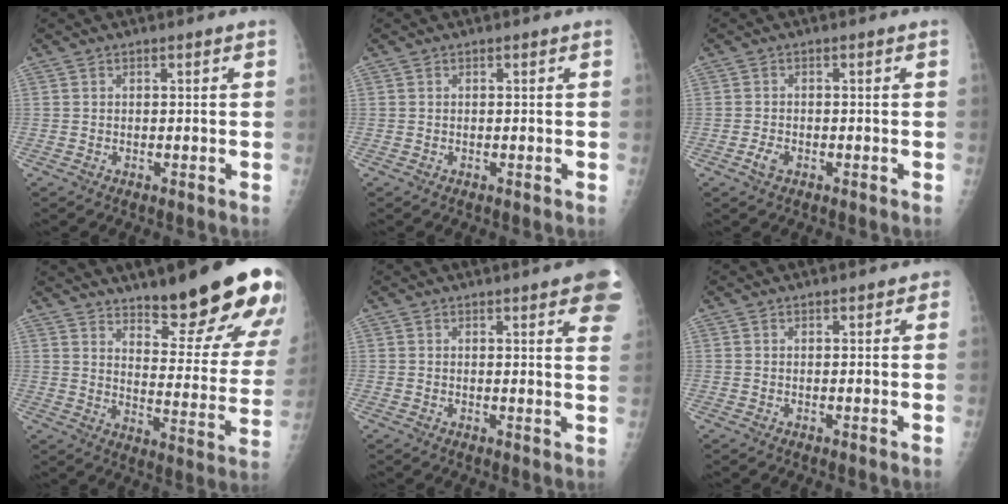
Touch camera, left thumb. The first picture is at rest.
{"total": 0.0}
{"total": 1.7, "force": [-0.8, 1.0, 1.1], "torque": [-0.028, 0.004, -0.015]}
{"total": 24.0, "force": [16.7, 5.9, 16.3], "torque": [-0.185, -0.103, 0.228]}
{"total": 10.7, "force": [6.0, 2.0, 8.6], "torque": [-0.083, -0.013, 0.059]}
{"total": 1.4, "force": [0.8, 0.7, 0.9], "torque": [-0.003, -0.001, 0.009]}